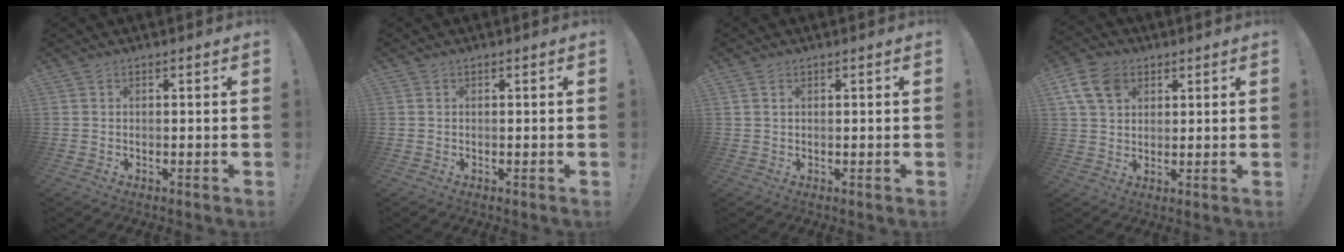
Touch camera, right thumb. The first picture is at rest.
{"total": 0.0}
{"total": 0.9, "force": [0.5, 0.4, 0.6], "torque": [-0.013, 0.001, 0.011]}
{"total": 10.3, "force": [4.7, 7.3, 5.5], "torque": [-0.103, -0.007, 0.093]}